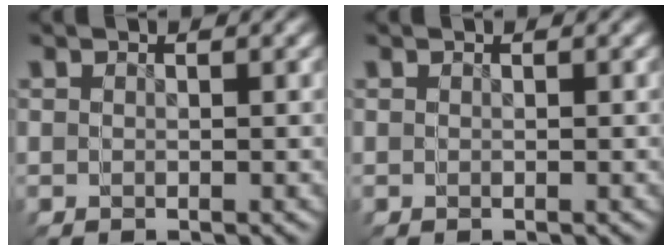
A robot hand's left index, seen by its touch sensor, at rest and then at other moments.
{"total": 0.0}